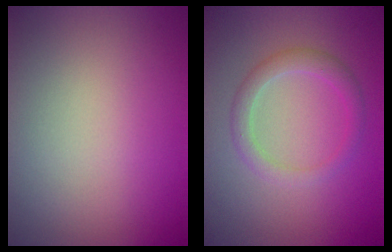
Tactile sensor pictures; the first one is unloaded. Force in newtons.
{"total": 2.4, "press": 2.4, "slide": 0.2}